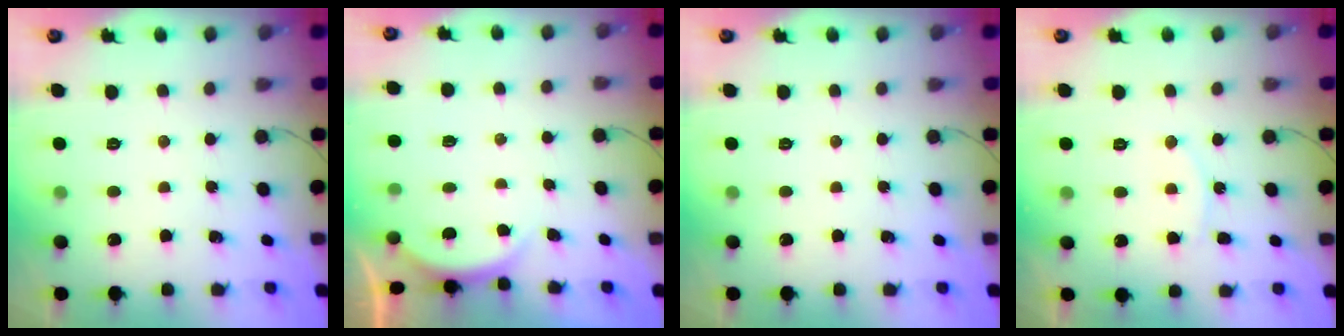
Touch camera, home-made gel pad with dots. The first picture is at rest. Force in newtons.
{"total": 1.6, "press": 1.5, "slide": 0.6}
{"total": 0.0}
{"total": 6.9, "press": 6.9, "slide": 0.7}